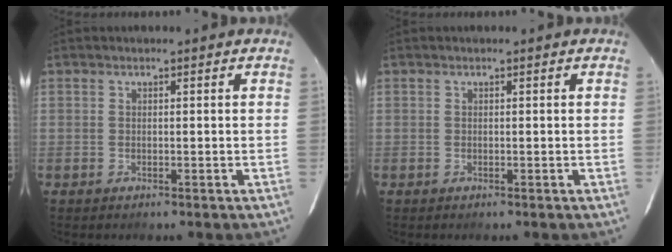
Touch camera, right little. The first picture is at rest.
{"total": 0.0}